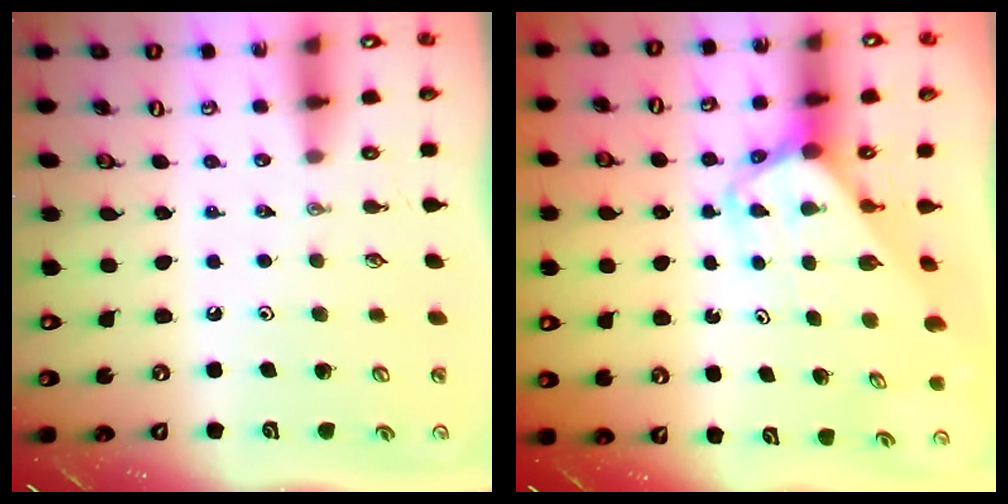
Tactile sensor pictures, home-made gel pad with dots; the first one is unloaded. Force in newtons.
{"total": 2.8, "press": 2.8, "slide": 0.2}